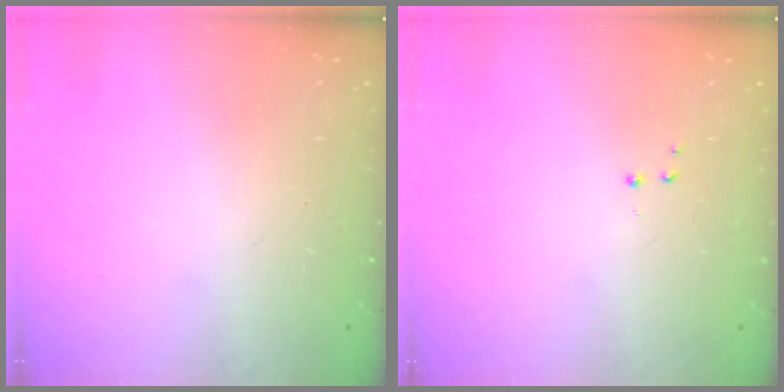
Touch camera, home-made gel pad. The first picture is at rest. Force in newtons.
{"total": 2.9, "press": 2.8, "slide": 0.7}